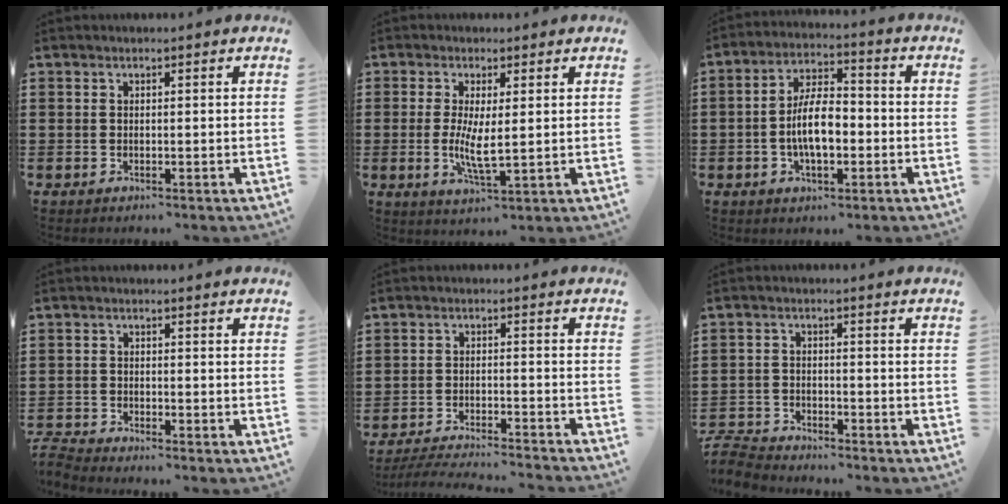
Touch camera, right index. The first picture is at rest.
{"total": 5.2, "force": [0.0, 1.3, 5.0], "torque": [-0.092, 0.000, 0.000]}
{"total": 8.4, "force": [-1.6, 3.6, 7.4], "torque": [-0.140, 0.004, -0.036]}
{"total": 2.2, "force": [-2.1, -0.1, 0.1], "torque": [-0.005, -0.002, -0.045]}
{"total": 4.2, "force": [-4.1, -0.2, 1.0], "torque": [-0.031, -0.012, -0.087]}
{"total": 3.9, "force": [-3.9, 0.6, 0.3], "torque": [-0.023, -0.003, -0.085]}